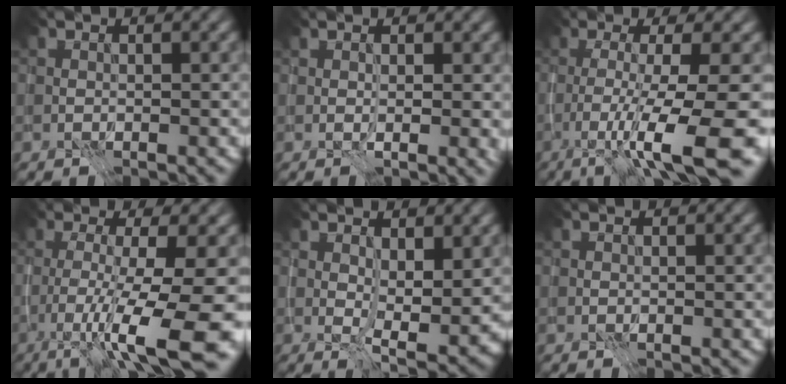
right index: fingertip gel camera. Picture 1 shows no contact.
{"total": 1.8, "force": [0.5, 0.5, 1.7], "torque": [-0.022, 0.000, 0.011]}
{"total": 10.8, "force": [-3.8, 1.9, 9.9], "torque": [-0.137, -0.009, -0.054]}
{"total": 11.9, "force": [-4.1, 2.3, 10.9], "torque": [-0.160, -0.009, -0.054]}
{"total": 5.9, "force": [1.5, 2.1, 5.3], "torque": [-0.084, -0.008, 0.036]}
{"total": 0.0}